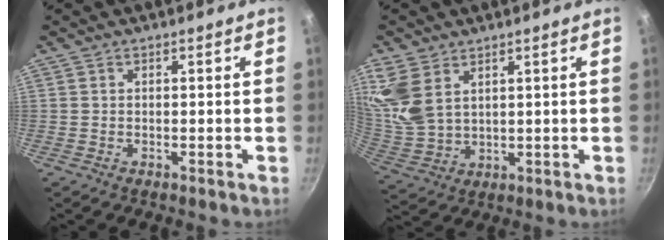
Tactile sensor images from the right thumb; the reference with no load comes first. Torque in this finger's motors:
{"motor_torque": [1.30, 1.25, 1.08, 0.79, 0.16]}